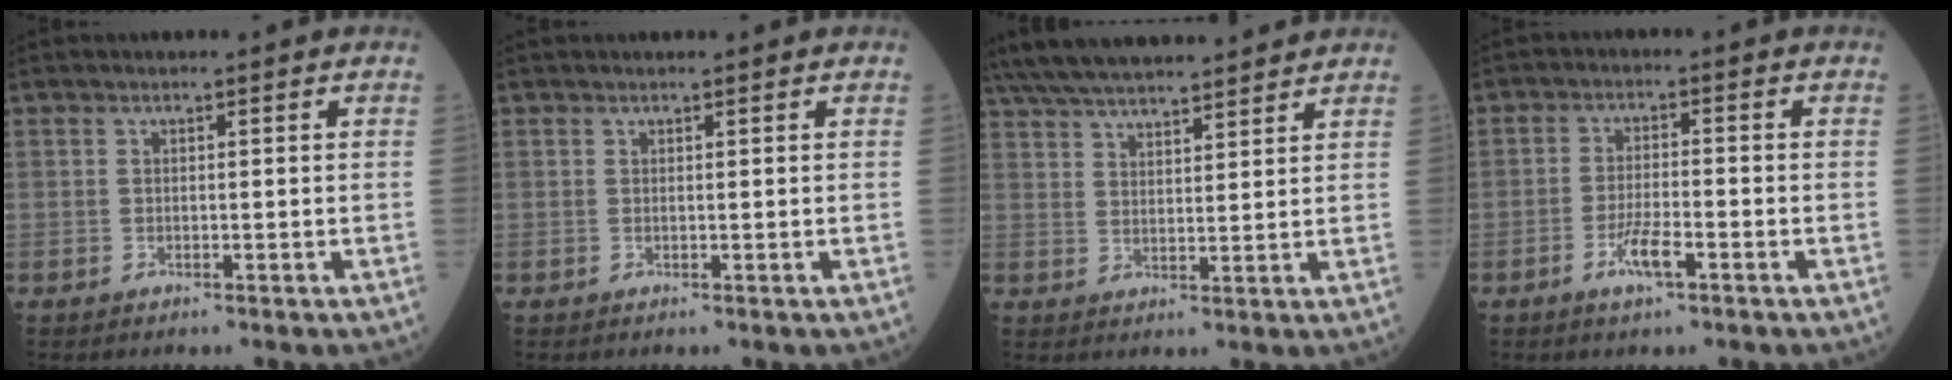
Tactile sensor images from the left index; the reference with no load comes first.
{"total": 1.3, "force": [1.2, 0.2, 0.4], "torque": [-0.009, 0.014, 0.018]}
{"total": 18.8, "force": [16.9, 3.7, 7.5], "torque": [-0.144, 0.048, 0.267]}
{"total": 4.3, "force": [-2.3, 0.7, 3.5], "torque": [-0.074, -0.001, -0.040]}